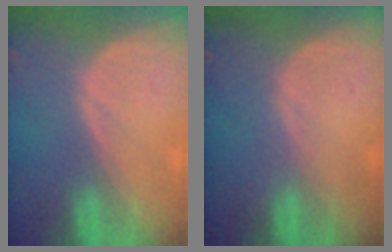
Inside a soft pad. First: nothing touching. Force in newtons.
{"total": 0.0}